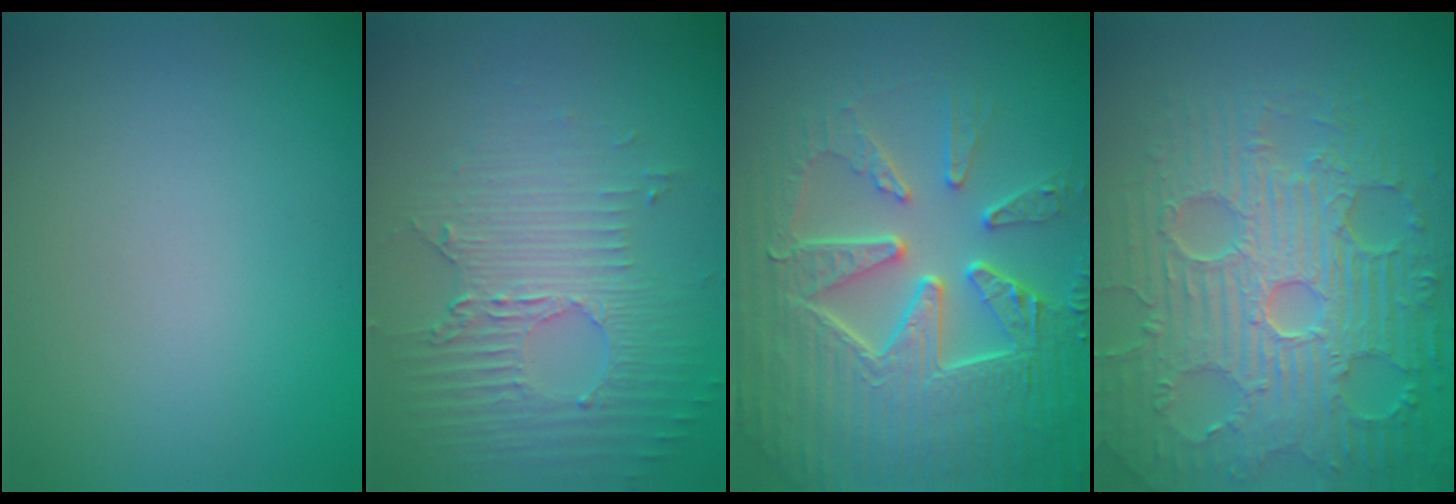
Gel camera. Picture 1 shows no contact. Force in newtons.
{"total": 5.2, "press": 3.3, "slide": 4.0}
{"total": 9.8, "press": 6.6, "slide": 7.3}
{"total": 9.4, "press": 6.9, "slide": 6.4}